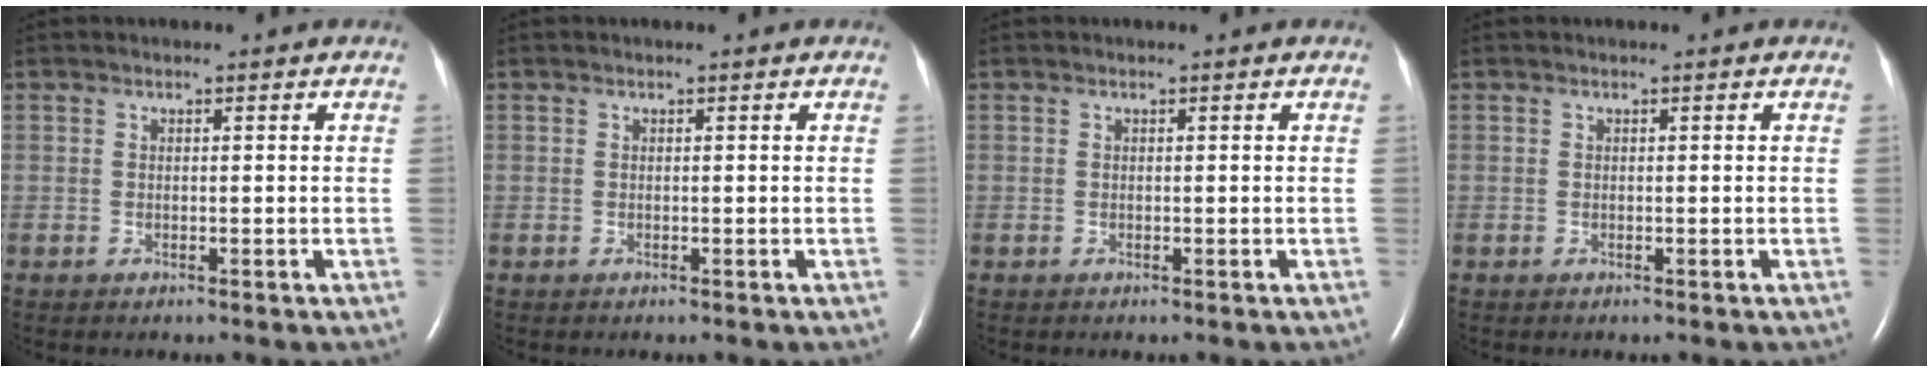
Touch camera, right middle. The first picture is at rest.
{"total": 0.0}
{"total": 0.0}
{"total": 0.0}